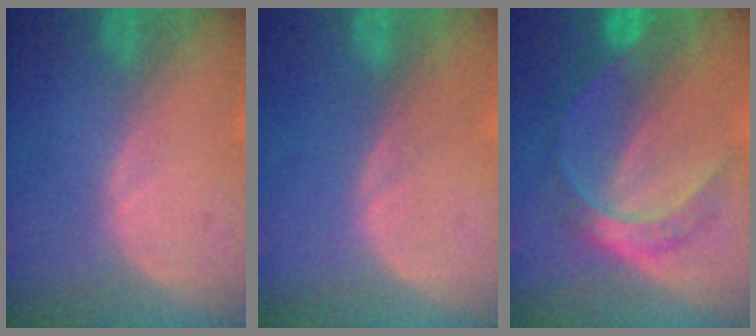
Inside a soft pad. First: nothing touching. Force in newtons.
{"total": 0.0}
{"total": 6.1, "press": 6.1, "slide": 0.3}